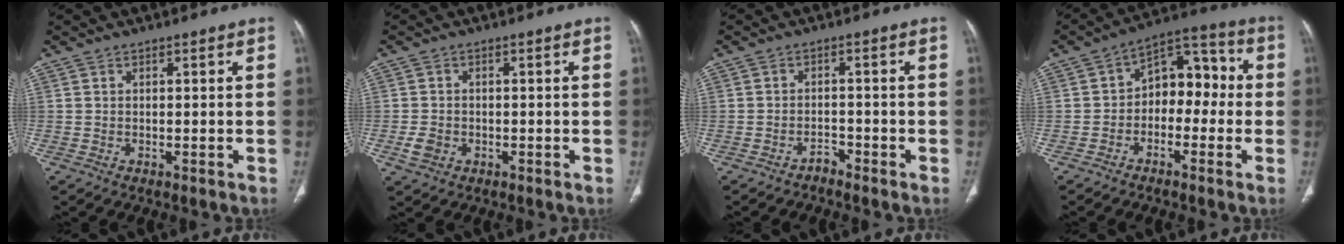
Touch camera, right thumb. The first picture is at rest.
{"total": 3.4, "force": [-1.0, 2.8, 1.8], "torque": [-0.030, 0.002, -0.013]}
{"total": 1.7, "force": [-1.5, 0.7, 0.1], "torque": [0.000, 0.006, -0.027]}
{"total": 10.5, "force": [-1.1, 7.1, 7.6], "torque": [-0.065, 0.048, -0.036]}